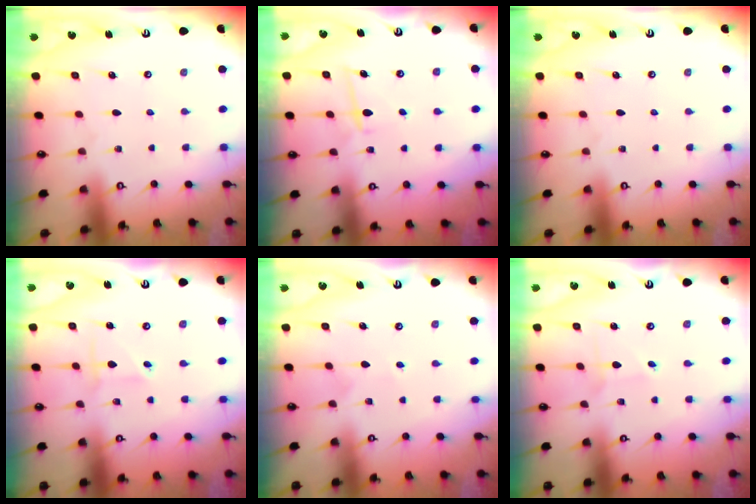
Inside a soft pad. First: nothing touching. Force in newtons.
{"total": 5.9, "press": 5.8, "slide": 1.0}
{"total": 0.0}
{"total": 2.4, "press": 2.4, "slide": 0.2}
{"total": 2.5, "press": 2.3, "slide": 0.9}
{"total": 2.2, "press": 2.2, "slide": 0.1}